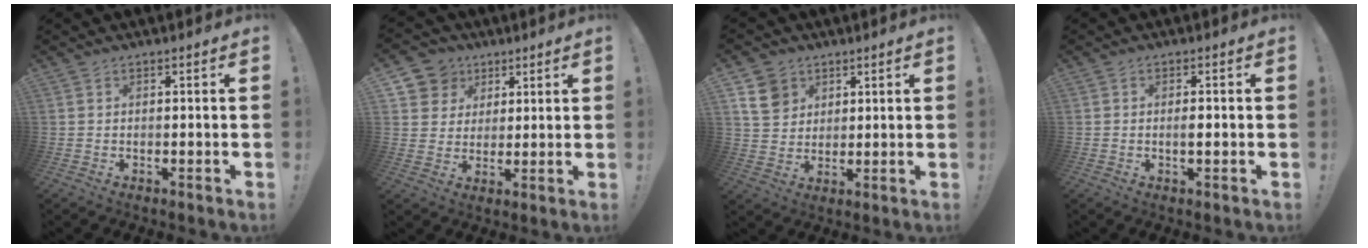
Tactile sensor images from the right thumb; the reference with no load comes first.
{"total": 8.6, "force": [3.8, 7.5, 1.5], "torque": [-0.021, -0.026, 0.078]}
{"total": 9.0, "force": [4.4, 7.3, 2.9], "torque": [-0.042, -0.017, 0.091]}
{"total": 2.1, "force": [-0.3, 0.5, 2.0], "torque": [-0.020, -0.005, -0.010]}